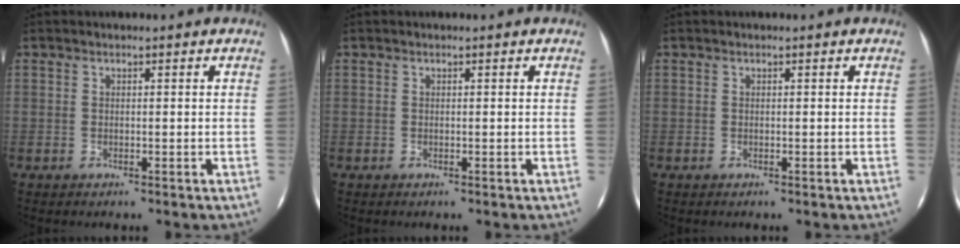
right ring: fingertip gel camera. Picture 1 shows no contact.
{"total": 0.0}
{"total": 0.0}